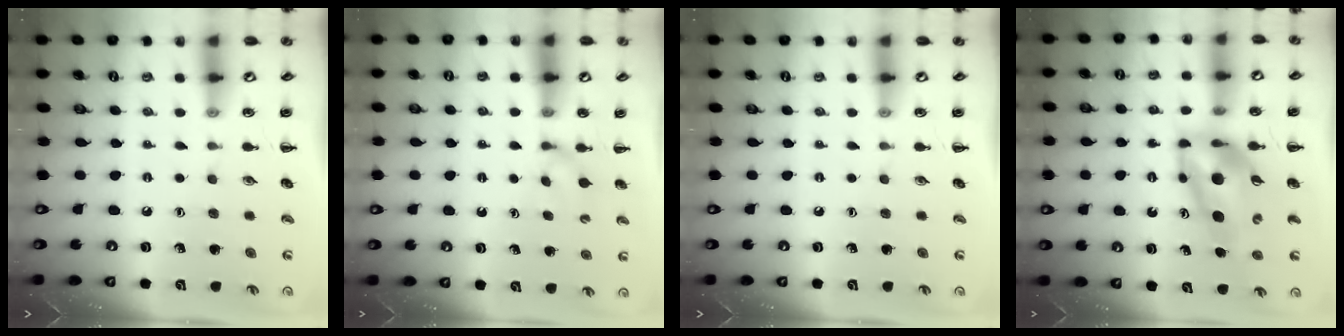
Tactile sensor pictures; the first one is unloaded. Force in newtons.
{"total": 2.7, "press": 2.4, "slide": 1.2}
{"total": 0.0}
{"total": 11.6, "press": 10.9, "slide": 3.9}